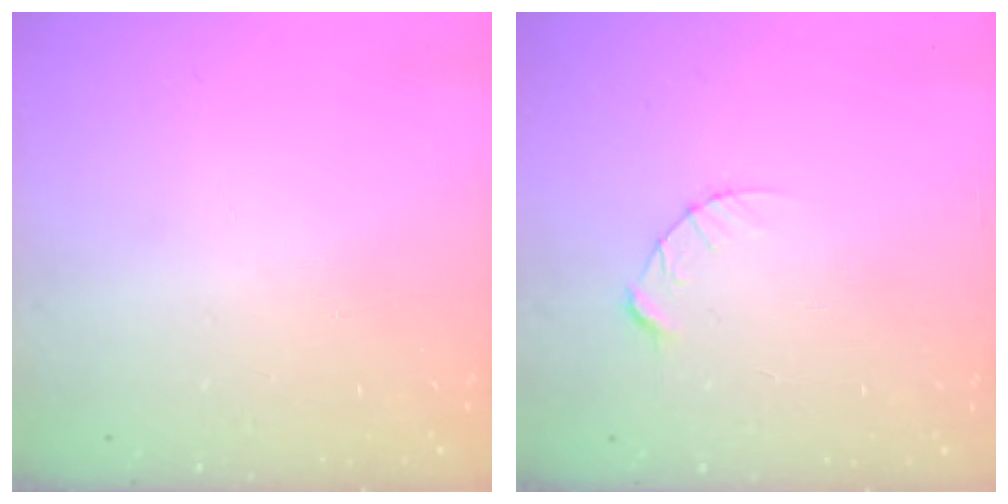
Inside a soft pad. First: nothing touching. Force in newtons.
{"total": 4.7, "press": 4.7, "slide": 0.6}